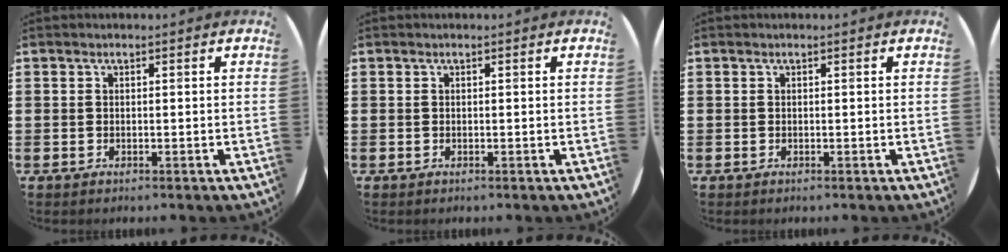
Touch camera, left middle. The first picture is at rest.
{"total": 0.0}
{"total": 0.0}